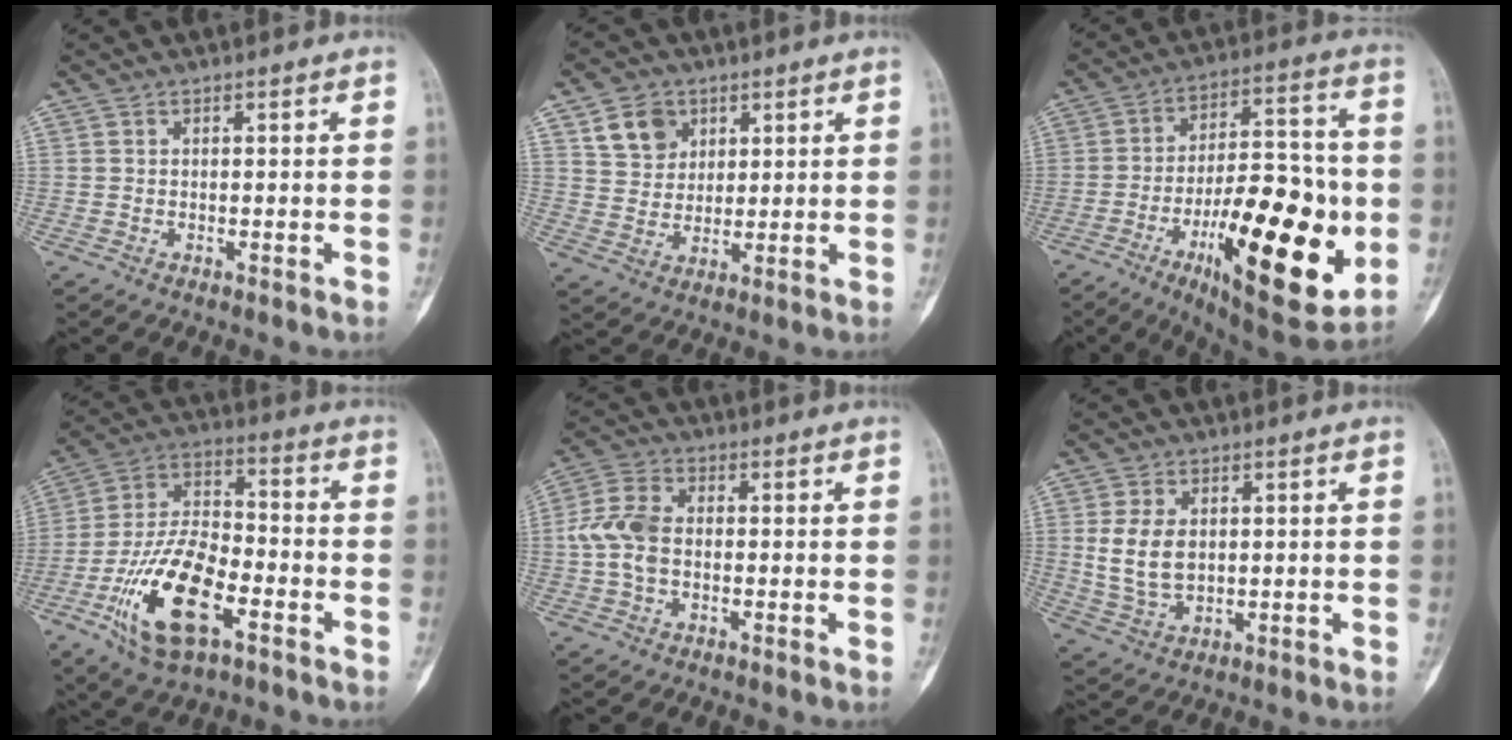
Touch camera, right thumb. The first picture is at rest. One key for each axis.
{"total": 7.5, "fx": 3.6, "fy": 6.0, "fz": 2.8, "tx": -0.023, "ty": -0.016, "tz": 0.068}
{"total": 27.7, "fx": -7.5, "fy": 10.3, "fz": 24.6, "tx": -0.347, "ty": 0.007, "tz": -0.100}
{"total": 18.5, "fx": -7.5, "fy": 8.6, "fz": 14.5, "tx": -0.271, "ty": 0.038, "tz": -0.135}
{"total": 8.0, "fx": -0.5, "fy": 5.3, "fz": 6.0, "tx": -0.129, "ty": 0.021, "tz": -0.018}
{"total": 8.0, "fx": 1.0, "fy": 5.2, "fz": 6.0, "tx": -0.107, "ty": -0.006, "tz": 0.030}